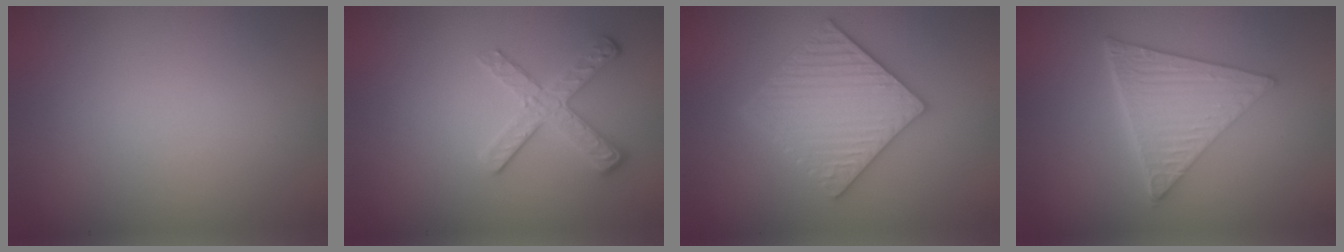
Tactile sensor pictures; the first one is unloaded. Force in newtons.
{"total": 3.0, "press": 2.3, "slide": 1.9}
{"total": 5.9, "press": 5.8, "slide": 1.1}
{"total": 6.6, "press": 4.6, "slide": 4.8}